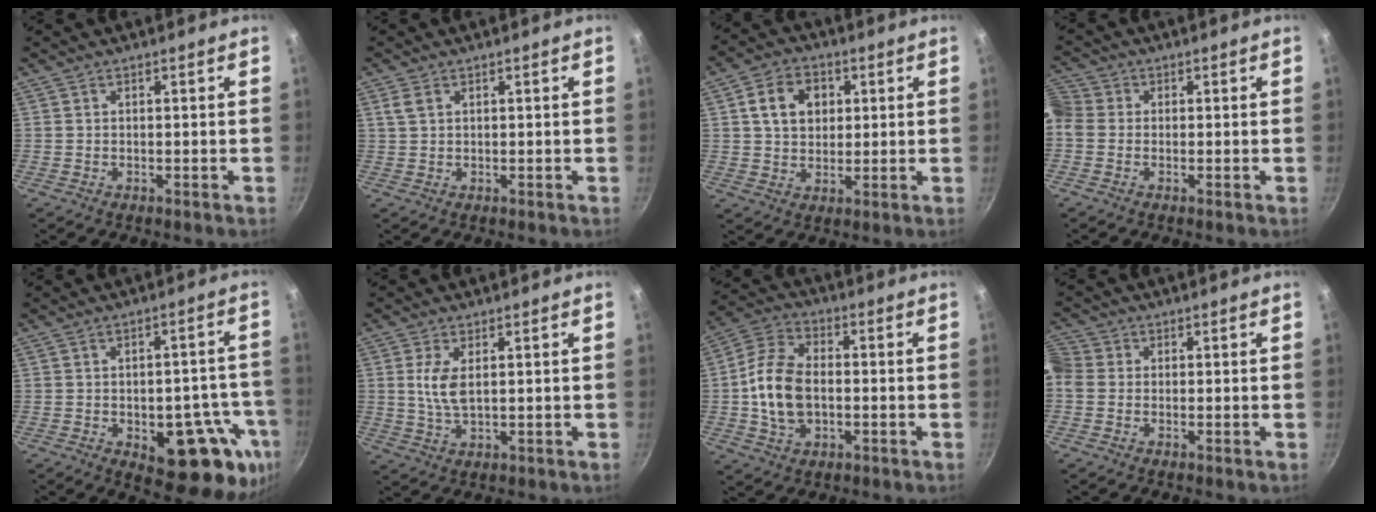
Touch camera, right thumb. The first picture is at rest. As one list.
[{"total": 2.1, "force": [0.9, 1.3, 1.4], "torque": [-0.026, 0.002, 0.020]}, {"total": 8.9, "force": [2.3, 6.9, 5.1], "torque": [-0.065, 0.005, 0.034]}, {"total": 5.6, "force": [-0.9, 4.8, 2.8], "torque": [-0.069, 0.018, -0.036]}, {"total": 16.7, "force": [-5.8, 8.2, 13.4], "torque": [-0.100, 0.015, -0.069]}, {"total": 5.3, "force": [1.1, 2.4, 4.6], "torque": [-0.094, -0.005, 0.023]}, {"total": 12.3, "force": [-1.0, 7.9, 9.4], "torque": [-0.168, 0.027, -0.028]}, {"total": 5.0, "force": [-0.8, 4.3, 2.5], "torque": [-0.061, 0.014, -0.033]}]